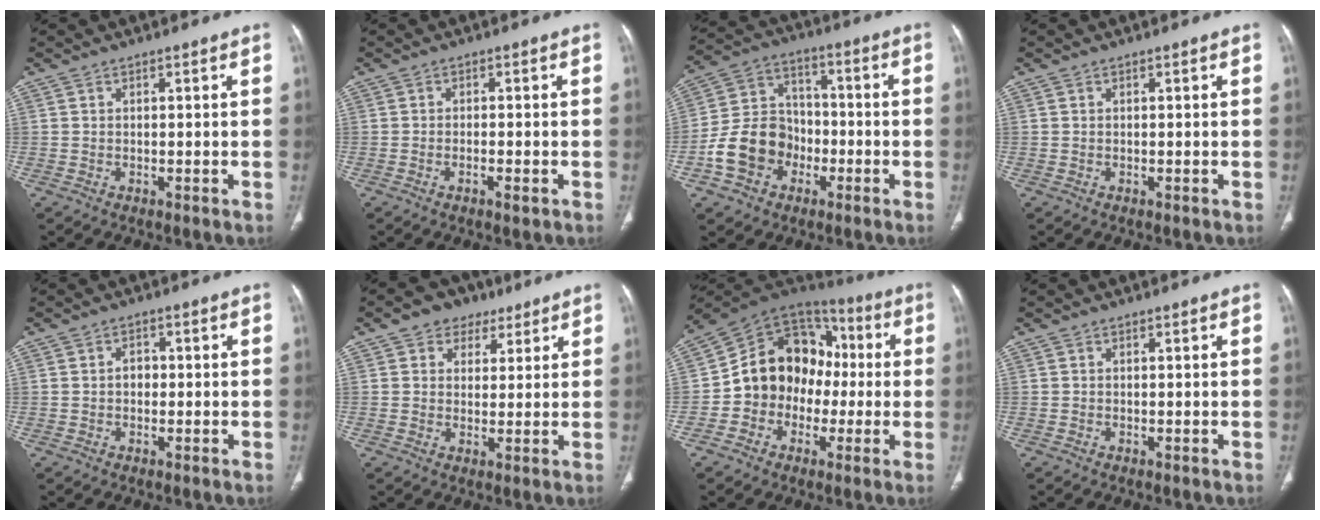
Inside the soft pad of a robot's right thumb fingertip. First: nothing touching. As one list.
[{"total": 2.1, "force": [-1.0, 0.6, 1.7], "torque": [-0.034, 0.007, -0.013]}, {"total": 12.2, "force": [-4.1, 10.0, 5.6], "torque": [-0.076, 0.038, -0.074]}, {"total": 0.0}, {"total": 2.2, "force": [-0.1, 1.8, 1.4], "torque": [-0.011, 0.007, -0.005]}, {"total": 6.9, "force": [3.9, 5.3, 2.2], "torque": [-0.001, -0.008, 0.058]}, {"total": 16.2, "force": [-2.0, 13.6, 8.6], "torque": [-0.092, 0.051, -0.042]}, {"total": 0.0}]